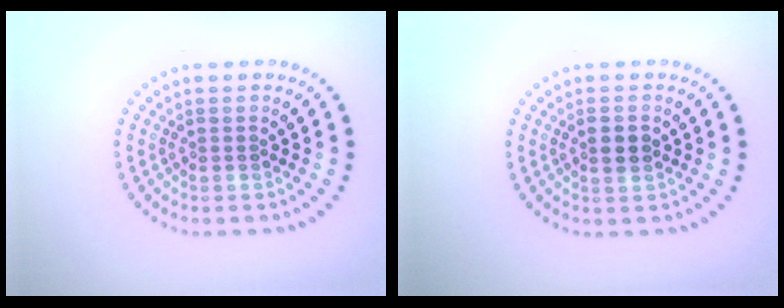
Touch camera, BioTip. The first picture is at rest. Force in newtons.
{"total": 1.7, "press": 1.7, "slide": 0.1}